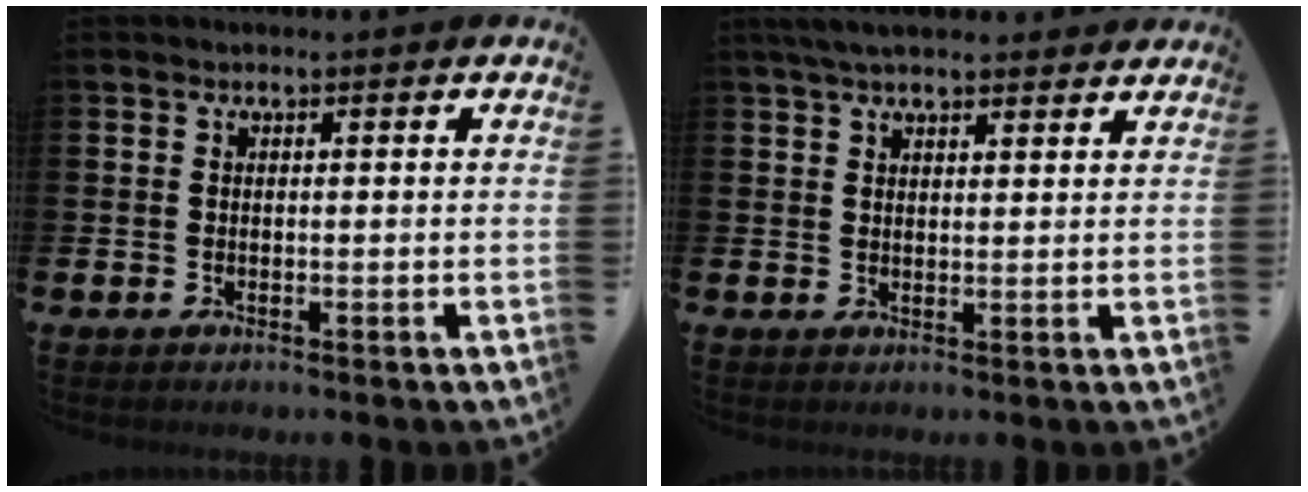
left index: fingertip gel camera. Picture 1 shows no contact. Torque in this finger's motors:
{"motor_torque": [0.80, -1.34, 0.71, 0.19]}